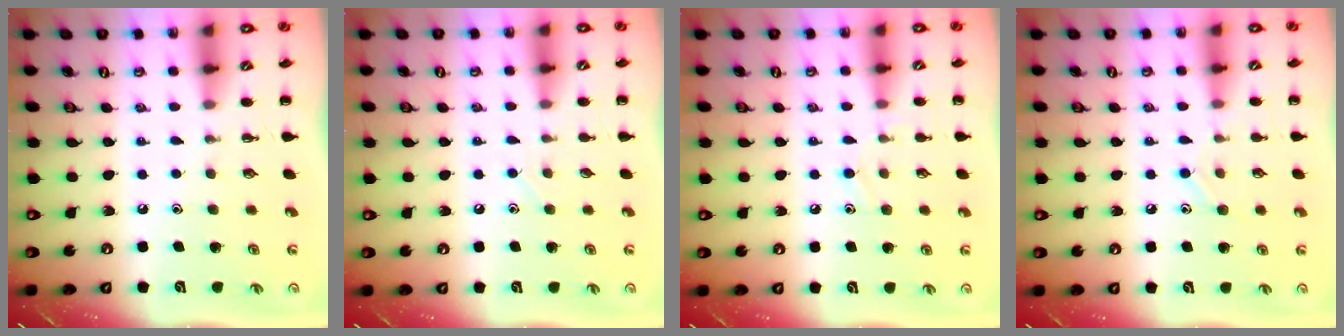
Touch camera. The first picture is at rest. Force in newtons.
{"total": 2.9, "press": 2.7, "slide": 0.9}
{"total": 8.2, "press": 7.7, "slide": 2.5}
{"total": 9.0, "press": 8.7, "slide": 2.6}